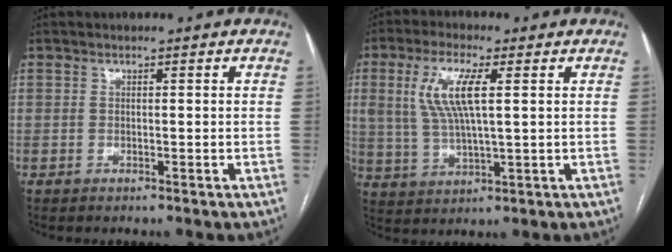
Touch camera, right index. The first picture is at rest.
{"total": 9.2, "force": [2.4, 2.1, 8.6], "torque": [-0.189, 0.006, 0.051]}